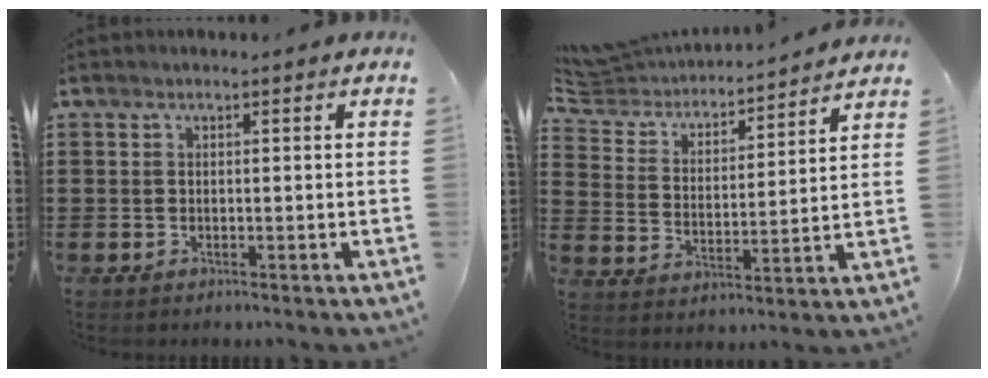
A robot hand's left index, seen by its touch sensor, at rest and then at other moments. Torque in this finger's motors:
{"motor_torque": [2.14, 0.00, 0.42, 0.12]}